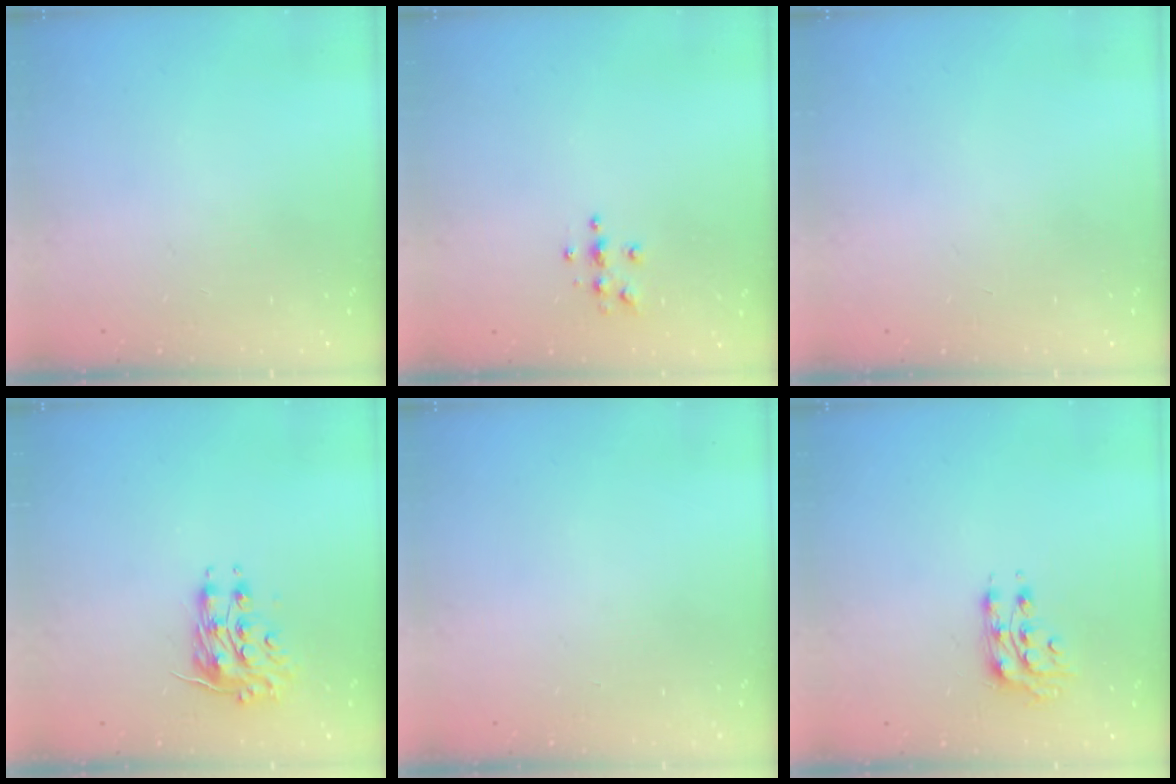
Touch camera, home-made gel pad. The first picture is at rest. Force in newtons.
{"total": 3.9, "press": 3.9, "slide": 0.4}
{"total": 0.0}
{"total": 9.2, "press": 9.2, "slide": 0.4}
{"total": 0.0}
{"total": 8.0, "press": 7.9, "slide": 0.9}